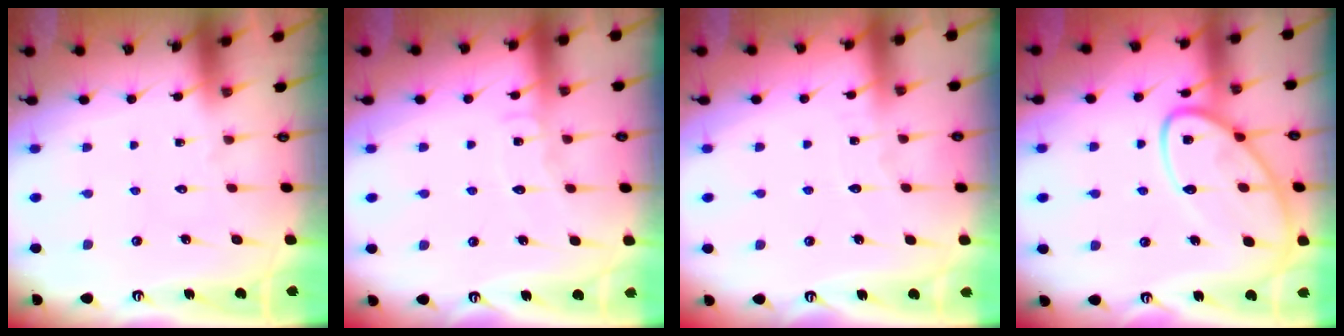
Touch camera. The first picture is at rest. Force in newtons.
{"total": 5.9, "press": 5.9, "slide": 0.5}
{"total": 3.3, "press": 3.3, "slide": 0.4}
{"total": 15.3, "press": 15.2, "slide": 1.5}